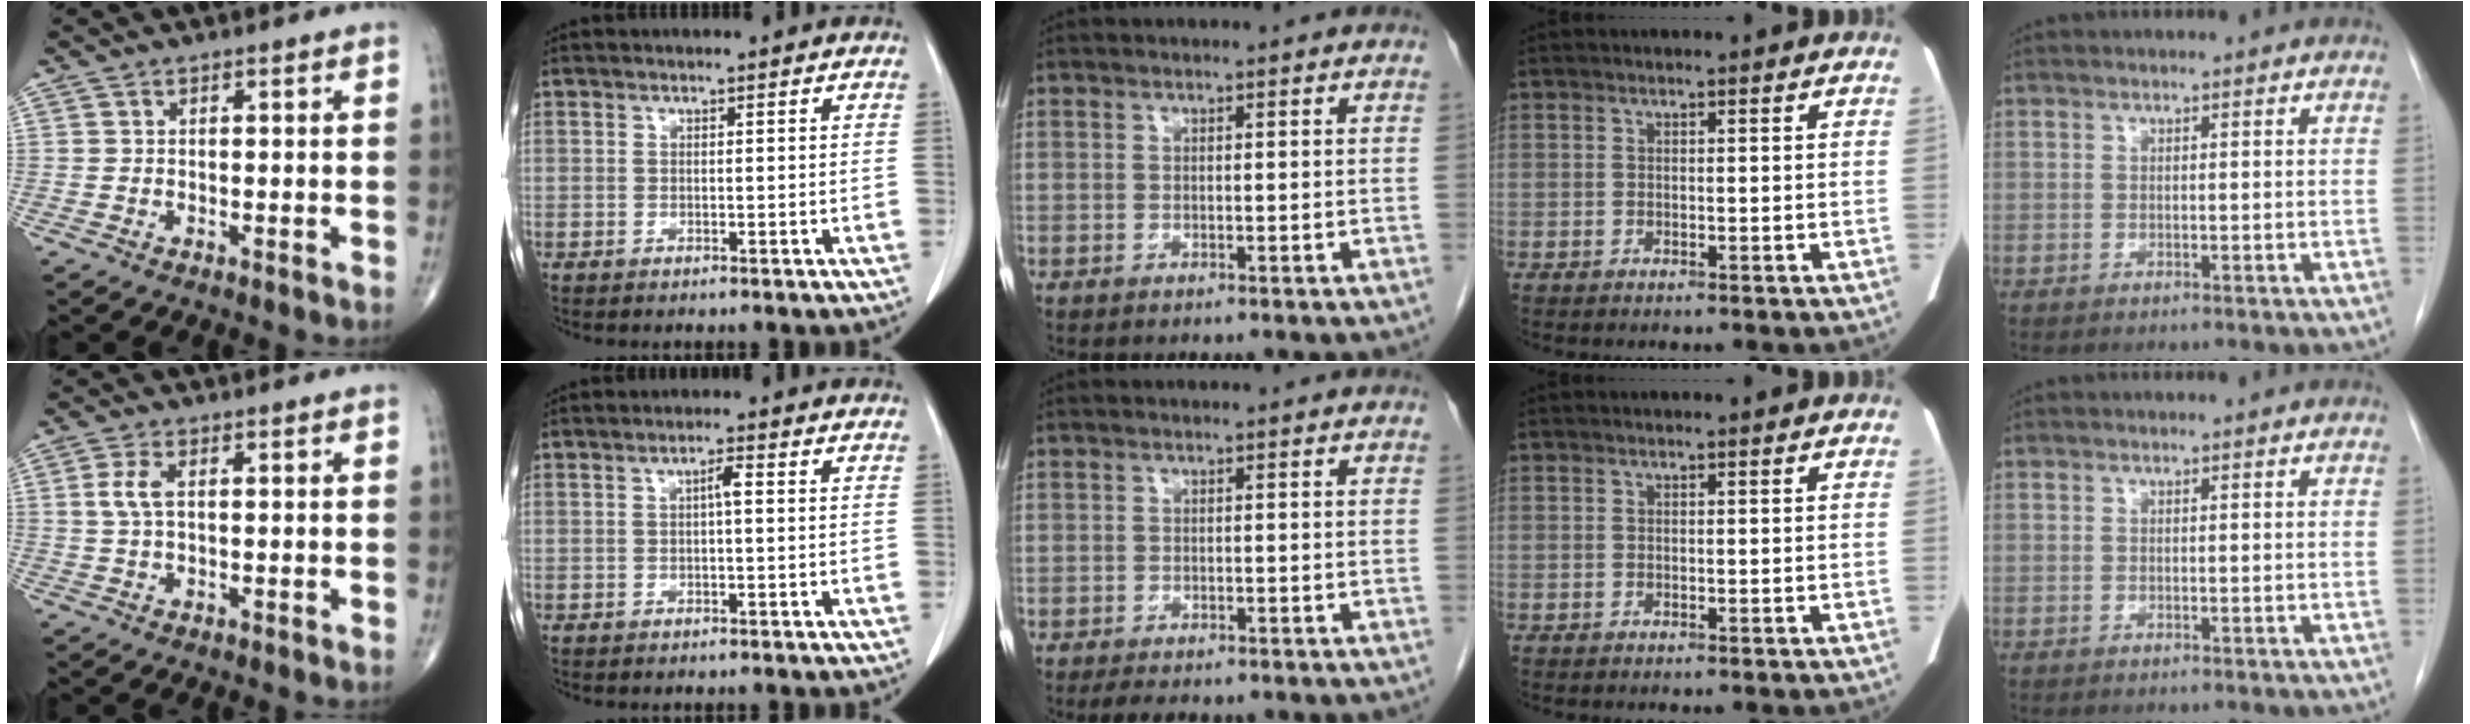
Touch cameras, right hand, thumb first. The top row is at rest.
{"thumb": {"total": 3.6, "force": [0.7, 1.6, 3.2], "torque": [-0.080, 0.005, 0.013]}, "index": {"total": 1.7, "force": [0.1, 0.2, 1.7], "torque": [-0.030, 0.005, 0.002]}, "middle": {"total": 4.5, "force": [-3.7, 1.4, 2.1], "torque": [-0.035, -0.011, -0.047]}}